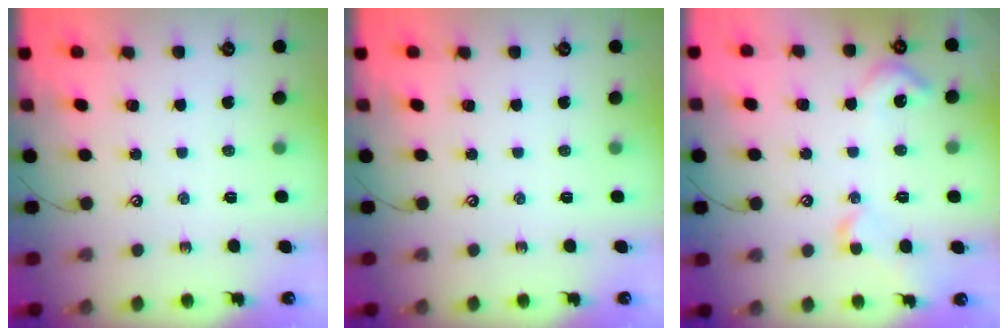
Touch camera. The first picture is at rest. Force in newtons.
{"total": 0.0}
{"total": 4.9, "press": 4.9, "slide": 0.8}